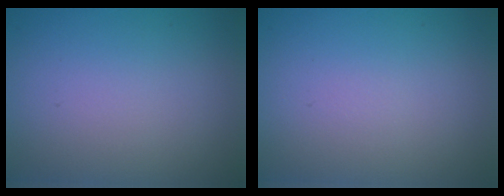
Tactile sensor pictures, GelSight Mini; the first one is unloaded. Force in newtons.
{"total": 0.0}